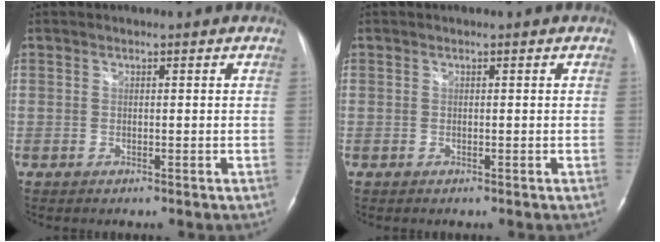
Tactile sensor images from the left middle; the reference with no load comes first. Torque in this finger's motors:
{"motor_torque": [-0.02, 0.00, 0.00, 0.00]}